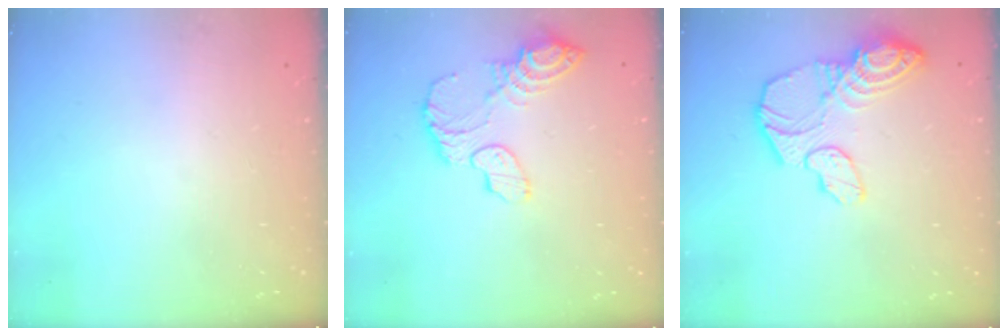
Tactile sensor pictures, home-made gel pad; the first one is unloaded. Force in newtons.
{"total": 12.2, "press": 12.1, "slide": 1.1}
{"total": 14.1, "press": 14.0, "slide": 1.4}